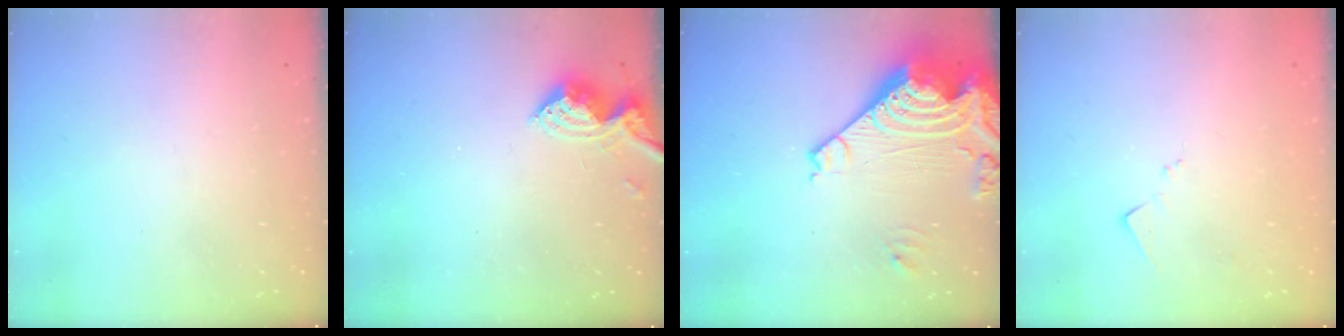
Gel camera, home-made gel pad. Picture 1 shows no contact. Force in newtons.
{"total": 7.3, "press": 7.3, "slide": 0.3}
{"total": 18.3, "press": 18.2, "slide": 2.2}
{"total": 6.8, "press": 6.7, "slide": 0.8}